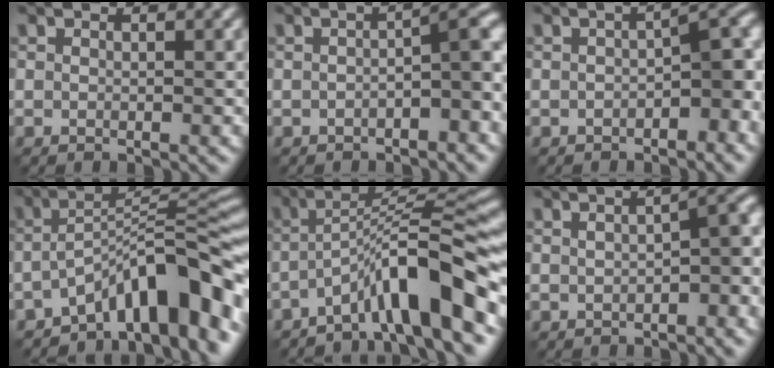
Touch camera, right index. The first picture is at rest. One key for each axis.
{"total": 3.8, "fx": -1.4, "fy": 1.0, "fz": 3.4, "tx": -0.045, "ty": 0.014, "tz": -0.028}
{"total": 5.1, "fx": -1.6, "fy": 2.4, "fz": 4.2, "tx": -0.037, "ty": 0.010, "tz": -0.030}
{"total": 10.6, "fx": -6.2, "fy": 3.4, "fz": 7.9, "tx": -0.086, "ty": 0.018, "tz": -0.114}
{"total": 8.2, "fx": -4.7, "fy": 1.2, "fz": 6.5, "tx": -0.098, "ty": 0.022, "tz": -0.085}
{"total": 4.4, "fx": -0.8, "fy": 1.8, "fz": 3.9, "tx": -0.046, "ty": 0.011, "tz": -0.014}